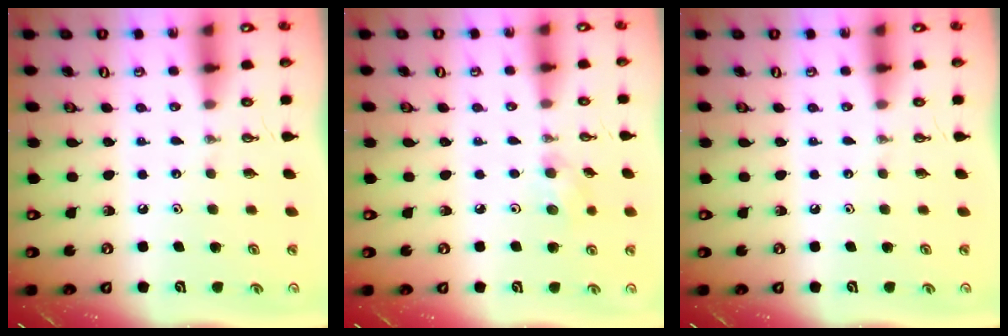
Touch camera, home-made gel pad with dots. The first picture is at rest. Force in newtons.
{"total": 6.6, "press": 5.5, "slide": 3.7}
{"total": 0.0}